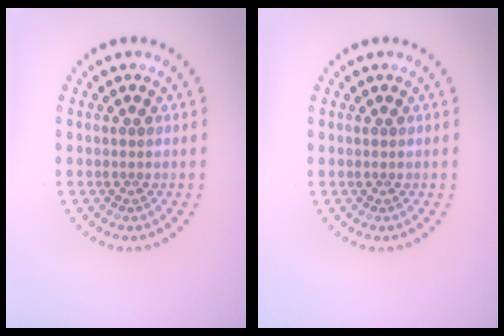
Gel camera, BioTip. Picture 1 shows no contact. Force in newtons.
{"total": 0.0}